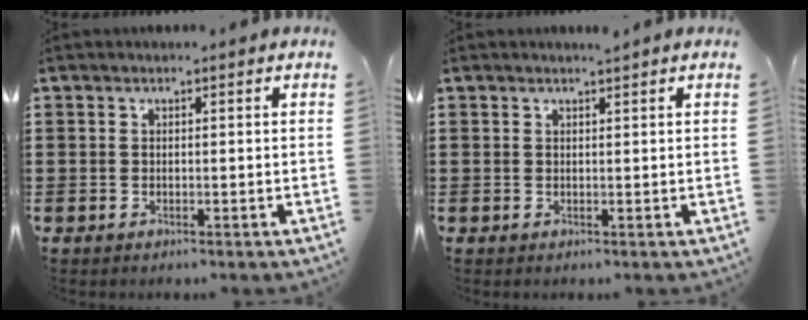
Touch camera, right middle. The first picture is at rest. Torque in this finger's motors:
{"motor_torque": [0.00, 0.00, 0.00, 0.00]}